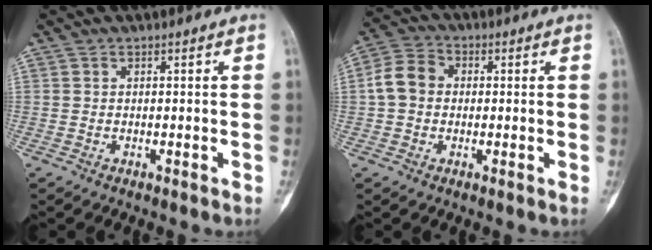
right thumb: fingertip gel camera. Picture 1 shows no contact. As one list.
[{"total": 6.8, "force": [0.1, 5.6, 3.9], "torque": [-0.065, 0.020, -0.008]}]